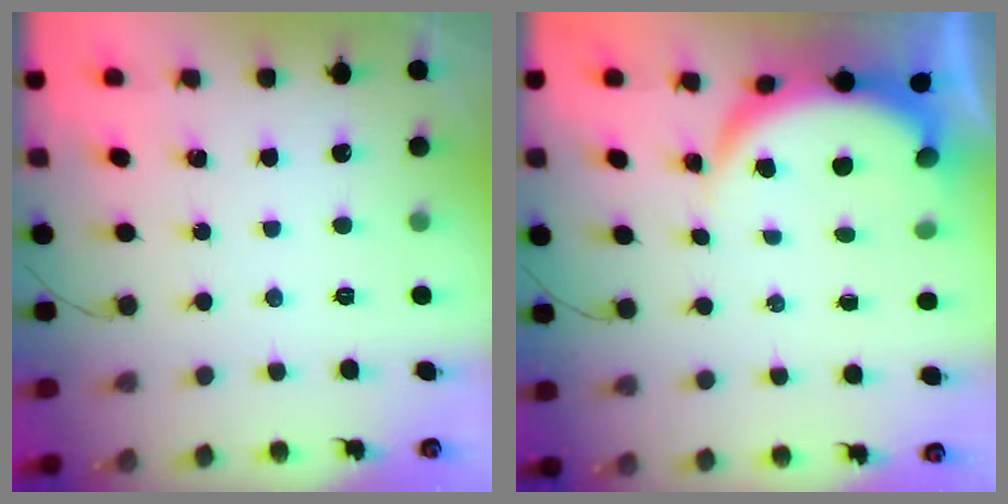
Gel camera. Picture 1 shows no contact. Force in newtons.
{"total": 5.6, "press": 5.6, "slide": 0.8}